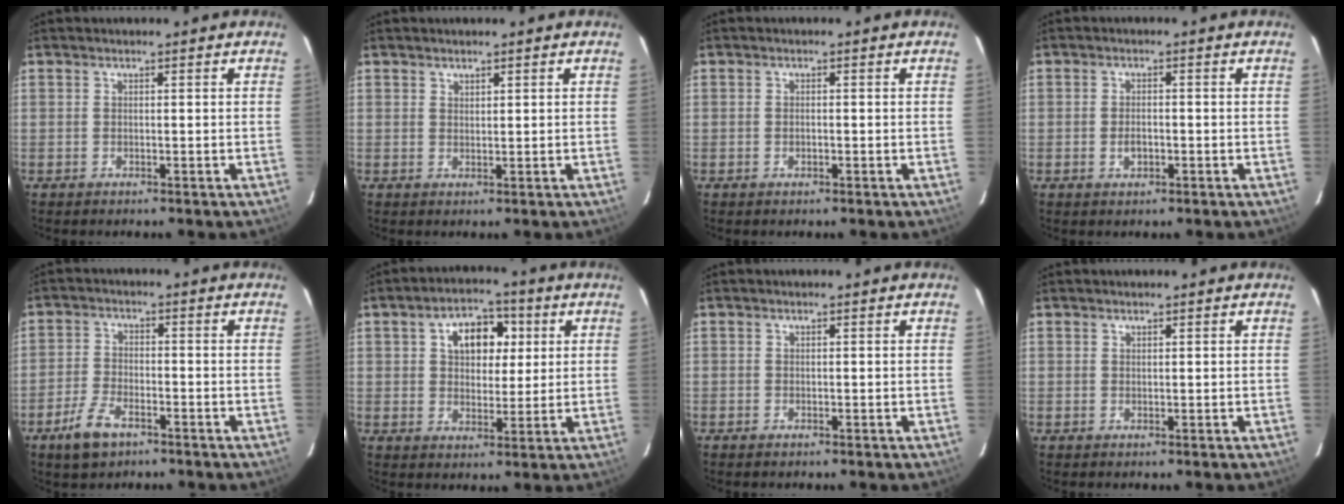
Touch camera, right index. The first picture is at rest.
{"total": 1.1, "force": [0.9, 0.5, 0.1], "torque": [-0.002, 0.001, 0.017]}
{"total": 0.7, "force": [-0.3, 0.5, 0.4], "torque": [-0.008, 0.000, -0.004]}
{"total": 2.3, "force": [-0.8, 1.5, 1.6], "torque": [-0.030, -0.001, -0.013]}
{"total": 6.7, "force": [-4.3, 3.3, 4.0], "torque": [-0.101, -0.002, -0.082]}
{"total": 9.1, "force": [2.9, 6.1, 6.0], "torque": [-0.105, 0.027, 0.050]}
{"total": 0.5, "force": [-0.4, 0.3, 0.1], "torque": [-0.003, -0.002, -0.008]}
{"total": 0.6, "force": [0.4, 0.4, -0.1], "torque": [0.003, 0.002, 0.006]}